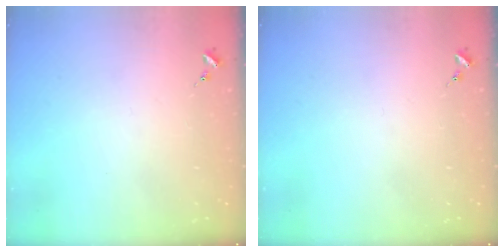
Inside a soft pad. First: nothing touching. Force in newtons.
{"total": 0.0}